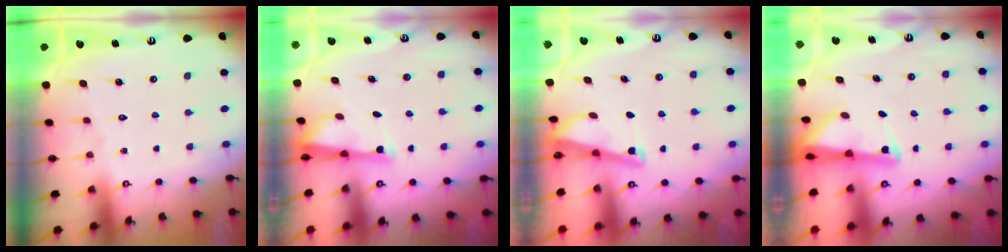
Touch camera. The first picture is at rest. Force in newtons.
{"total": 2.8, "press": 2.8, "slide": 0.5}
{"total": 3.0, "press": 3.0, "slide": 0.3}
{"total": 2.4, "press": 2.3, "slide": 0.4}